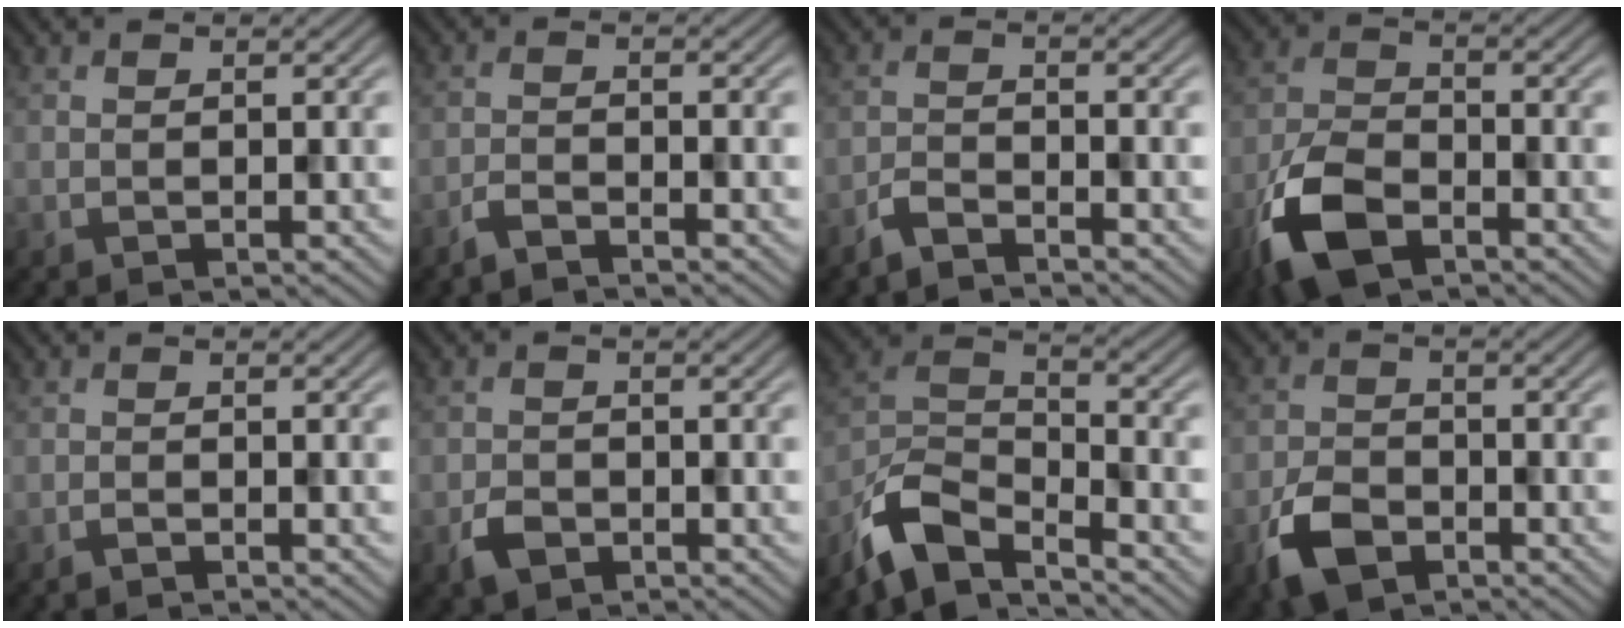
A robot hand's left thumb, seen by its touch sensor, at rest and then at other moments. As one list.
[{"total": 2.3, "force": [-2.0, 0.3, 1.1], "torque": [-0.023, -0.001, -0.048]}, {"total": 2.8, "force": [-2.5, 0.5, 1.2], "torque": [-0.027, -0.002, -0.060]}, {"total": 9.7, "force": [-5.6, 4.8, 6.3], "torque": [-0.144, -0.014, -0.122]}, {"total": 0.9, "force": [-0.8, 0.1, 0.4], "torque": [-0.007, 0.001, -0.016]}, {"total": 2.7, "force": [-1.6, 1.7, 1.3], "torque": [-0.029, -0.003, -0.036]}, {"total": 8.7, "force": [-6.8, 2.8, 4.6], "torque": [-0.093, -0.004, -0.155]}, {"total": 5.8, "force": [-3.4, 3.4, 3.3], "torque": [-0.071, -0.007, -0.076]}]